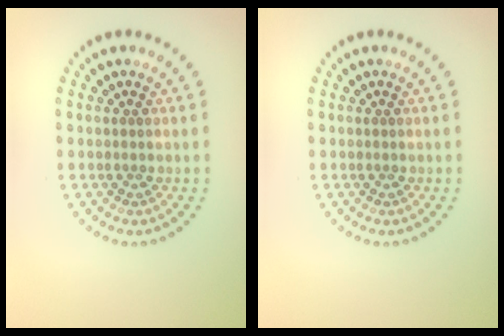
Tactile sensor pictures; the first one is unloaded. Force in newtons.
{"total": 0.0}